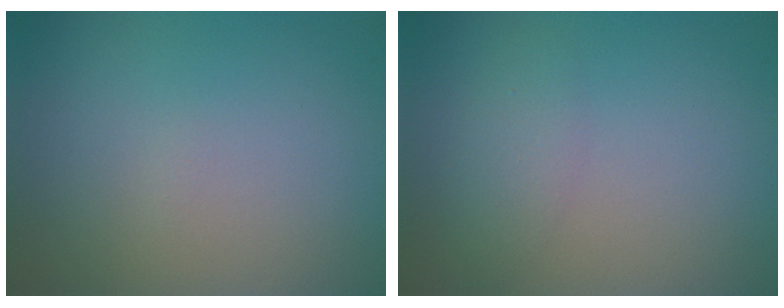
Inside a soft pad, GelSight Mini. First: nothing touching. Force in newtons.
{"total": 1.8, "press": 1.8, "slide": 0.0}